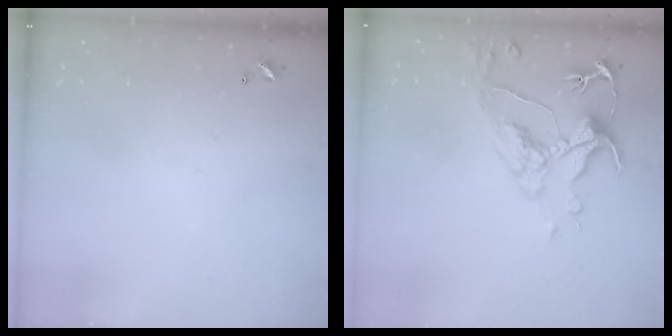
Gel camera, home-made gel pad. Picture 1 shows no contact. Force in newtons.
{"total": 6.6, "press": 6.5, "slide": 1.5}